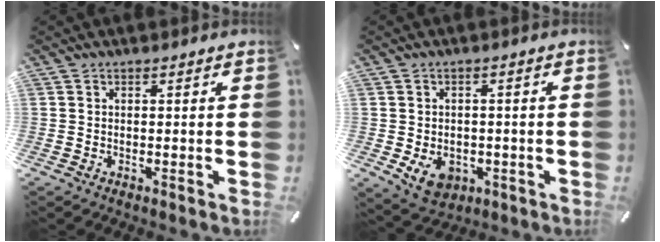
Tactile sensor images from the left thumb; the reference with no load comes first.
{"total": 6.9, "force": [-2.1, 5.6, 3.5], "torque": [-0.051, 0.005, -0.037]}